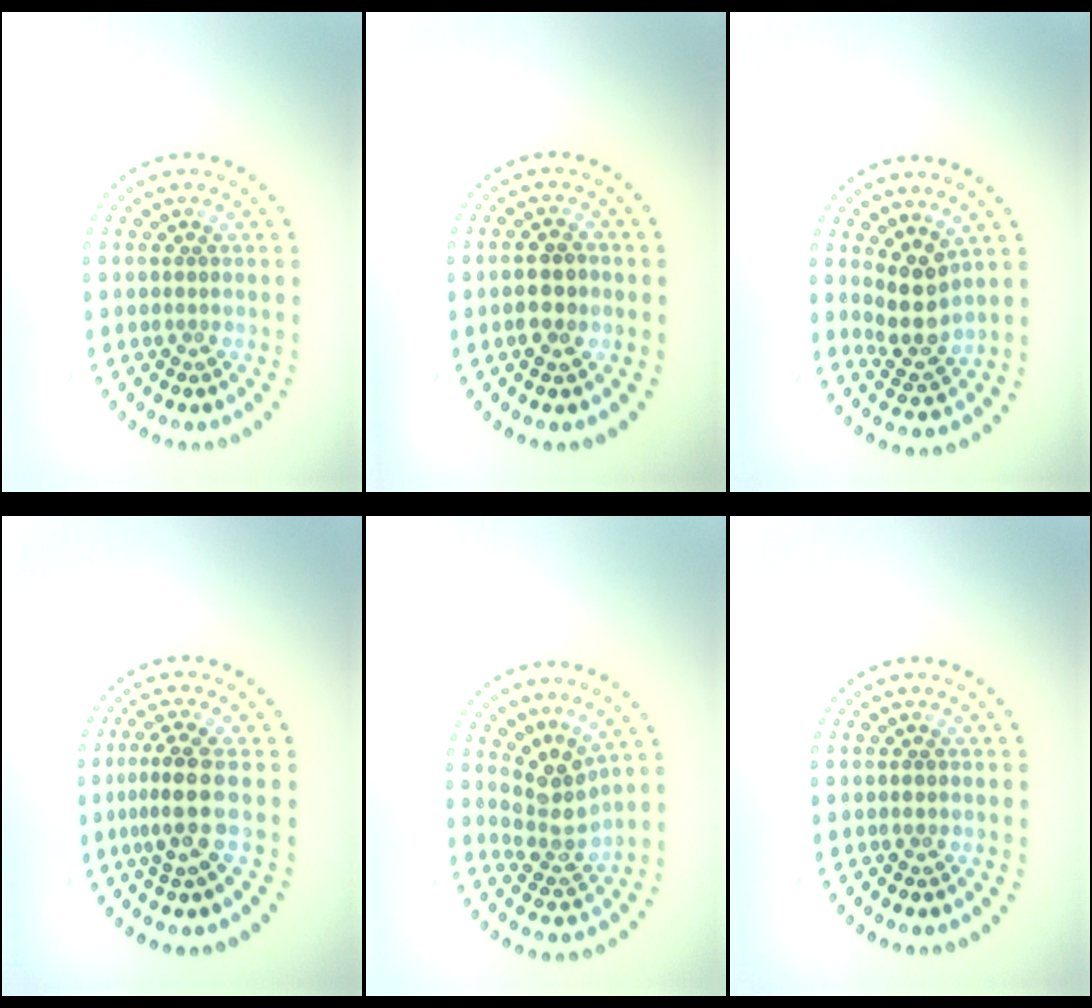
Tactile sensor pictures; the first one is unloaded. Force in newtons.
{"total": 2.5, "press": 2.5, "slide": 0.2}
{"total": 3.6, "press": 2.9, "slide": 2.2}
{"total": 3.4, "press": 2.9, "slide": 1.8}
{"total": 3.8, "press": 2.7, "slide": 2.6}
{"total": 0.7, "press": 0.7, "slide": 0.2}